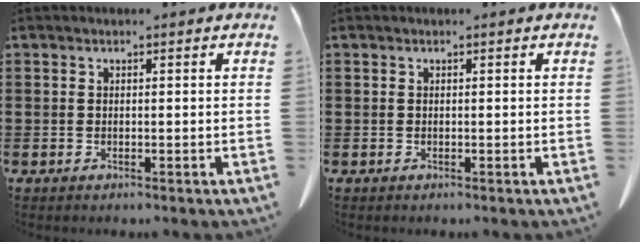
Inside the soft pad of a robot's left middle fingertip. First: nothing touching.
{"total": 0.0}